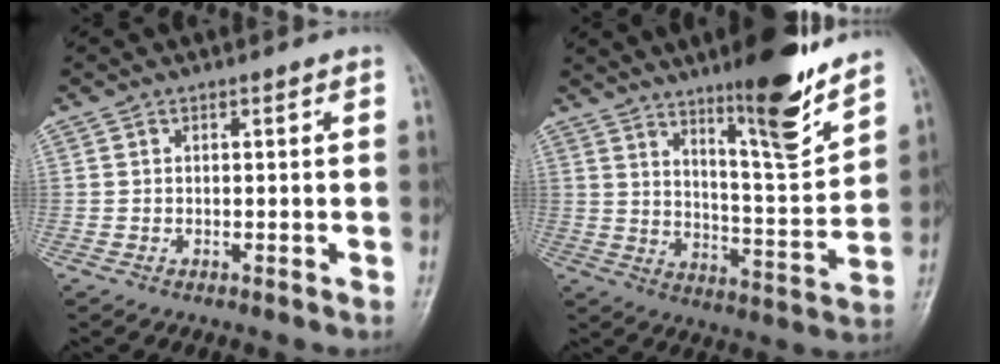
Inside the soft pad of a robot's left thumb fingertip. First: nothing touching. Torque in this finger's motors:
{"motor_torque": [2.58, 0.91, 1.36, -1.41, 0.32]}